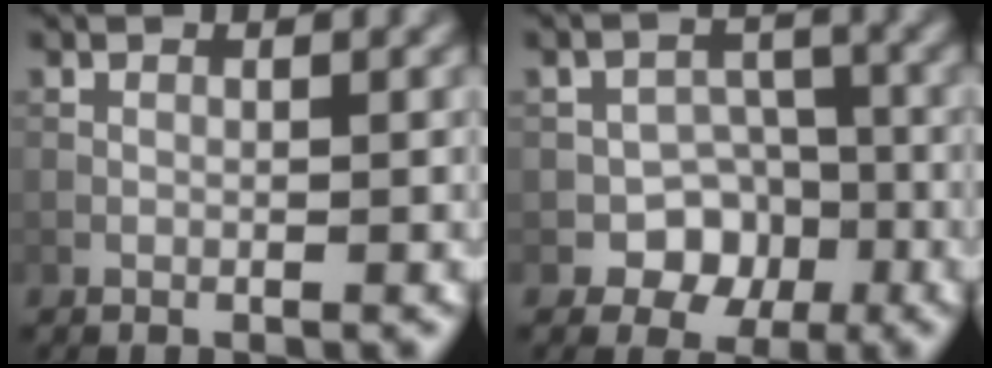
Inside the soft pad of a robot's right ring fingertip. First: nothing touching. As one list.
[{"total": 4.9, "force": [-2.1, 4.0, 1.8], "torque": [-0.005, 0.011, -0.039]}]